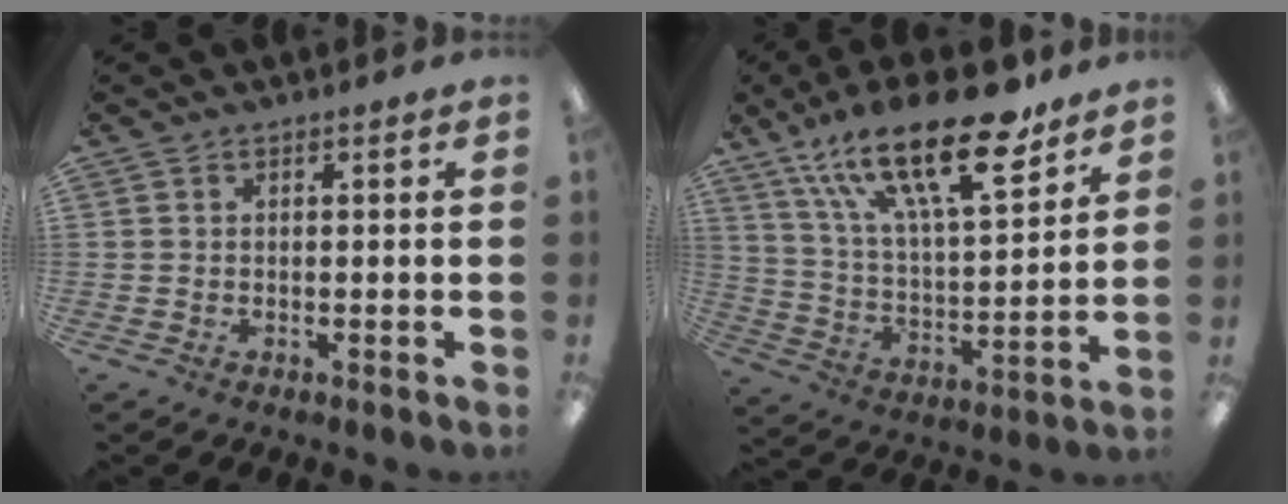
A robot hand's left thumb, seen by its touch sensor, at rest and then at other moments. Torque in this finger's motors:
{"motor_torque": [0.67, 0.19, 1.68, -1.06, 0.35]}